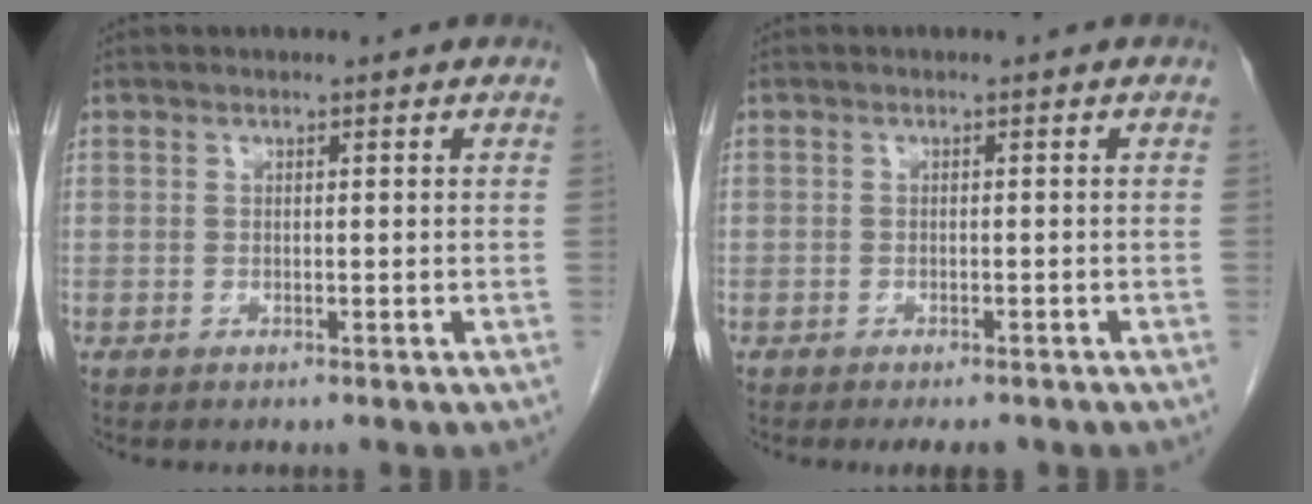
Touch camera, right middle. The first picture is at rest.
{"total": 3.1, "force": [-2.6, 1.1, 1.4], "torque": [-0.012, -0.004, -0.032]}